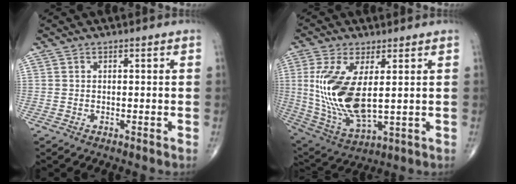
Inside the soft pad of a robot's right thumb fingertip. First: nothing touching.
{"total": 16.0, "force": [1.9, 6.8, 14.3], "torque": [-0.302, -0.024, 0.052]}